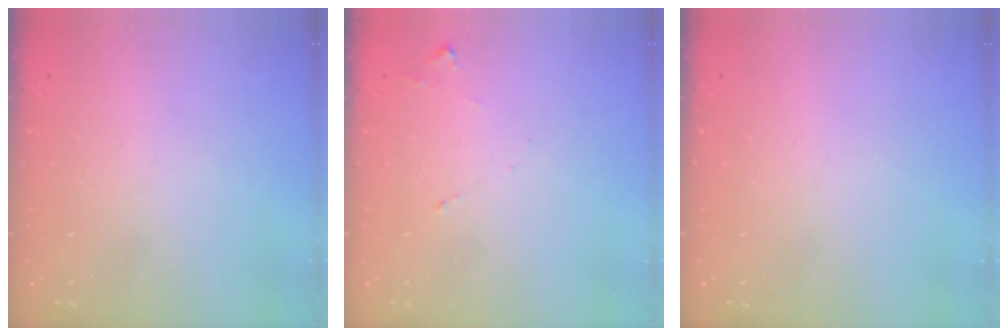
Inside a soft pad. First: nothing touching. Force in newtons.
{"total": 7.6, "press": 7.6, "slide": 0.6}
{"total": 0.0}